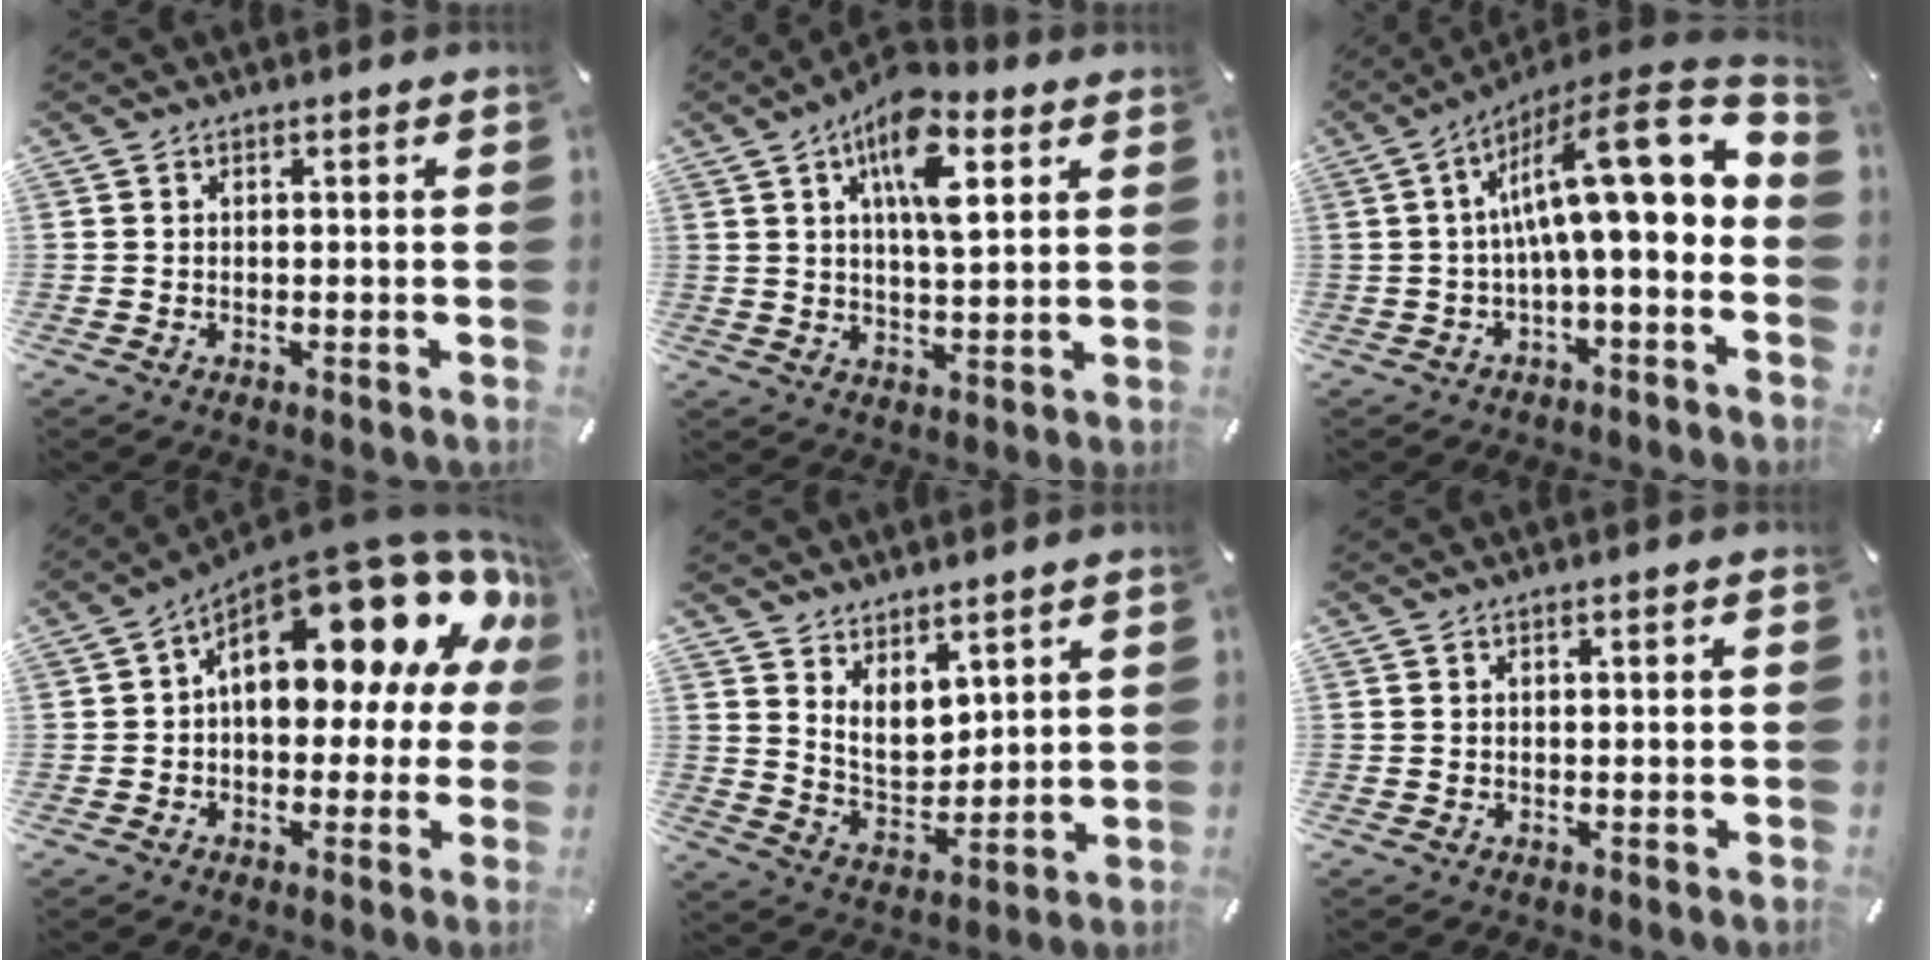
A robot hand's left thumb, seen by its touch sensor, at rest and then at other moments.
{"total": 11.8, "force": [5.7, 4.8, 9.1], "torque": [-0.154, -0.008, 0.098]}
{"total": 20.3, "force": [4.1, 5.7, 19.0], "torque": [-0.293, -0.034, 0.062]}
{"total": 22.5, "force": [8.5, 11.3, 17.5], "torque": [-0.240, -0.069, 0.144]}
{"total": 7.2, "force": [5.0, 4.6, 2.3], "torque": [-0.046, -0.038, 0.096]}
{"total": 0.7, "force": [0.3, 0.0, 0.7], "torque": [-0.012, -0.001, 0.004]}